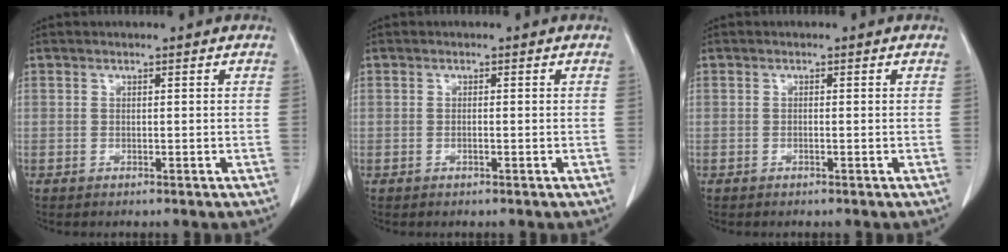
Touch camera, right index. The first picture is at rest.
{"total": 0.8, "force": [-0.3, 0.3, 0.7], "torque": [-0.018, 0.001, -0.004]}
{"total": 0.5, "force": [-0.2, 0.2, 0.5], "torque": [-0.013, 0.001, -0.003]}